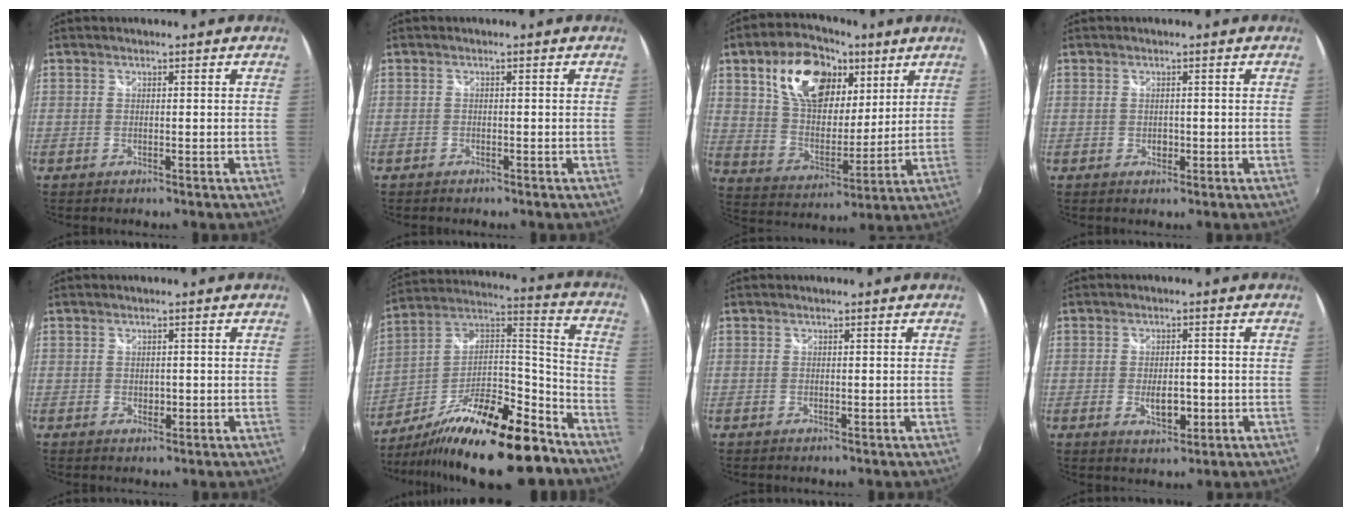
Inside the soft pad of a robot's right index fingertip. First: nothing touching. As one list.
[{"total": 1.0, "force": [-0.8, 0.6, 0.1], "torque": [-0.008, 0.000, -0.013]}, {"total": 19.3, "force": [9.1, 11.2, 12.9], "torque": [-0.242, 0.031, 0.166]}, {"total": 1.3, "force": [-0.1, 1.1, 0.7], "torque": [-0.011, -0.001, -0.002]}, {"total": 1.3, "force": [-0.1, 1.1, 0.8], "torque": [-0.010, -0.001, -0.001]}, {"total": 25.8, "force": [-17.7, 7.6, 17.2], "torque": [-0.292, 0.000, -0.283]}, {"total": 0.0}, {"total": 4.9, "force": [-1.2, 2.6, 4.0], "torque": [-0.072, -0.007, -0.016]}]